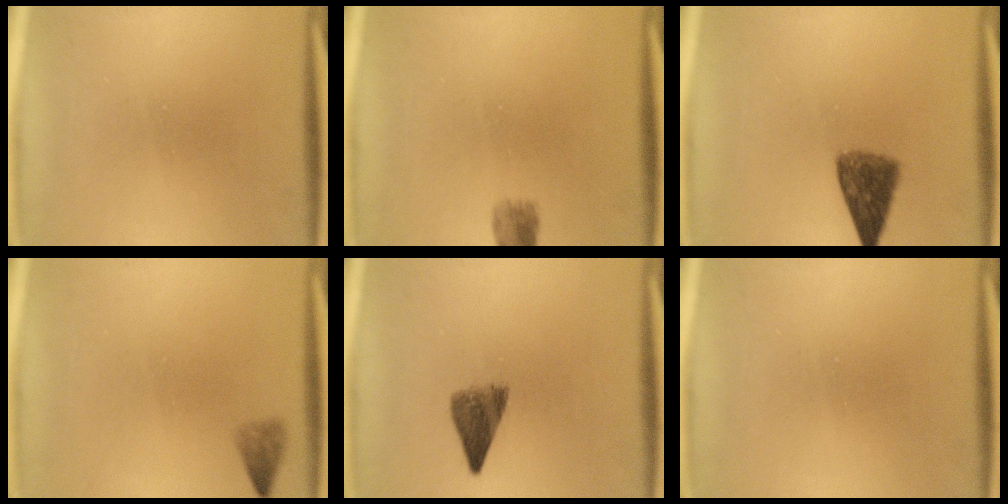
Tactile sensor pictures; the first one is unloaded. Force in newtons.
{"total": 1.3}
{"total": 6.3}
{"total": 2.1}
{"total": 4.7}
{"total": 0.0}